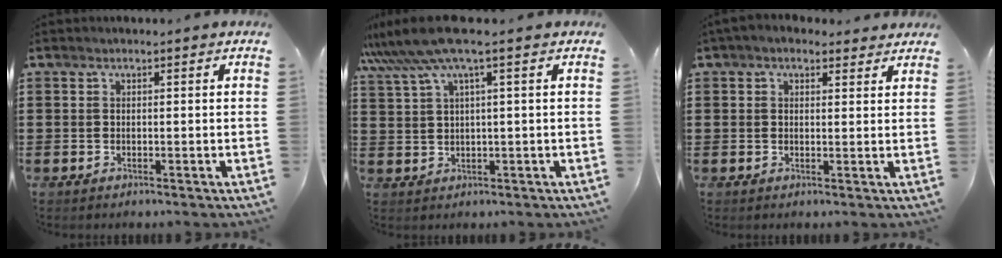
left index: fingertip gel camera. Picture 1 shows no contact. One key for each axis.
{"total": 6.6, "fx": 3.4, "fy": -0.2, "fz": 5.7, "tx": -0.141, "ty": -0.016, "tz": 0.055}
{"total": 2.4, "fx": 1.9, "fy": 1.2, "fz": 0.9, "tx": -0.024, "ty": 0.004, "tz": 0.035}